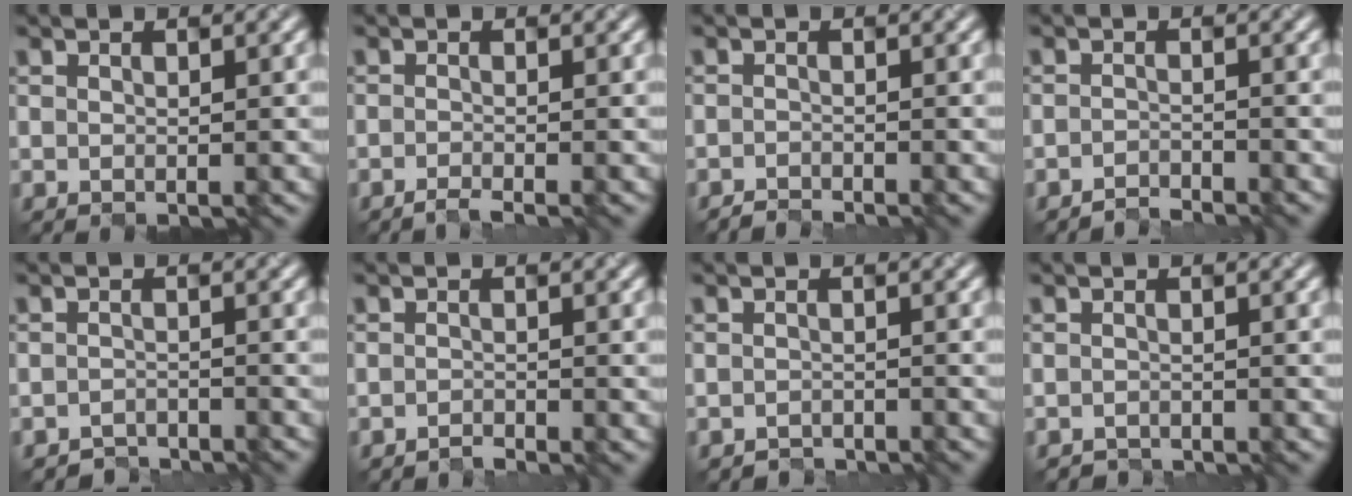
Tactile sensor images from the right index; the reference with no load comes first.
{"total": 1.3, "force": [-1.0, 0.3, 0.8], "torque": [-0.007, -0.007, -0.026]}
{"total": 1.1, "force": [-1.1, 0.0, -0.1], "torque": [0.012, -0.006, -0.029]}
{"total": 1.6, "force": [-1.6, -0.2, -0.4], "torque": [0.011, -0.005, -0.038]}
{"total": 2.5, "force": [-2.3, -0.2, -1.0], "torque": [0.020, -0.003, -0.041]}
{"total": 1.0, "force": [-0.9, -0.1, -0.2], "torque": [0.005, -0.005, -0.023]}
{"total": 2.0, "force": [-1.8, -0.2, -0.8], "torque": [0.017, -0.009, -0.034]}
{"total": 1.4, "force": [-1.2, -0.2, -0.8], "torque": [0.015, -0.008, -0.029]}